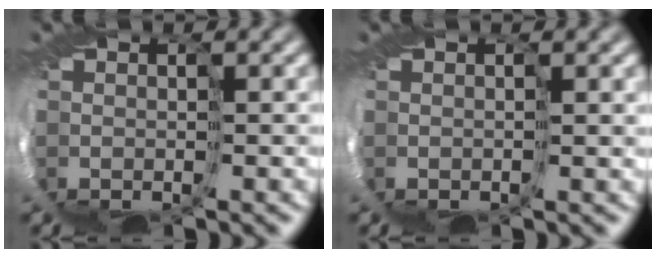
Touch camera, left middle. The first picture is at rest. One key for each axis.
{"total": 0.8, "fx": 0.5, "fy": -0.3, "fz": 0.5, "tx": -0.013, "ty": -0.001, "tz": 0.003}